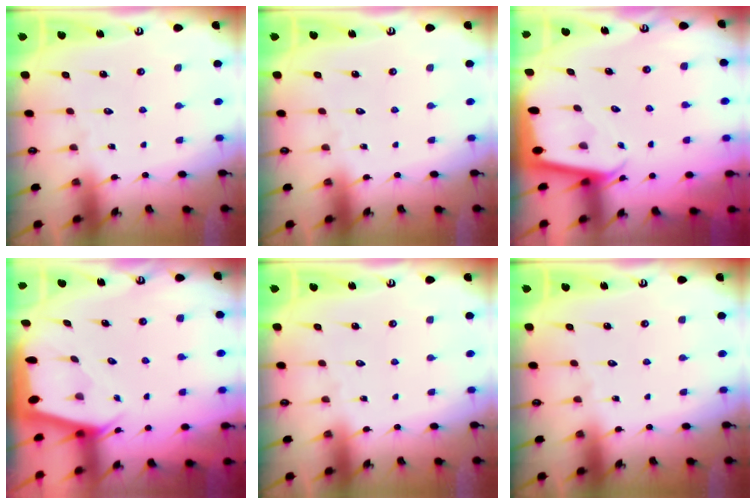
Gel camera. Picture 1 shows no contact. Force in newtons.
{"total": 0.0}
{"total": 2.2, "press": 2.2, "slide": 0.1}
{"total": 2.0, "press": 2.0, "slide": 0.2}
{"total": 0.0}
{"total": 0.0}